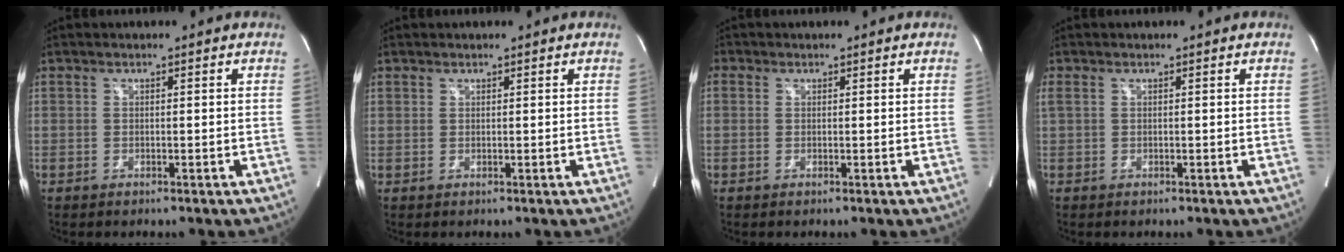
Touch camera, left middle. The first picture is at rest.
{"total": 0.7, "force": [0.5, 0.5, 0.0], "torque": [0.003, 0.003, 0.007]}
{"total": 1.0, "force": [0.4, 0.9, 0.3], "torque": [-0.001, 0.004, 0.005]}
{"total": 0.8, "force": [0.5, 0.4, 0.6], "torque": [-0.031, 0.021, 0.014]}